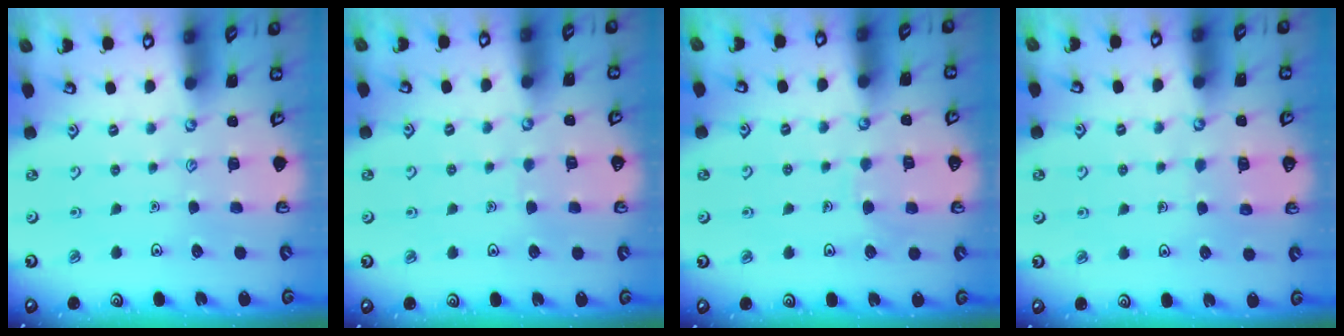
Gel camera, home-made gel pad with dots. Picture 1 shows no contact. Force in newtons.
{"total": 2.4, "press": 2.4, "slide": 0.2}
{"total": 5.0, "press": 5.0, "slide": 0.5}
{"total": 3.9, "press": 3.9, "slide": 0.3}